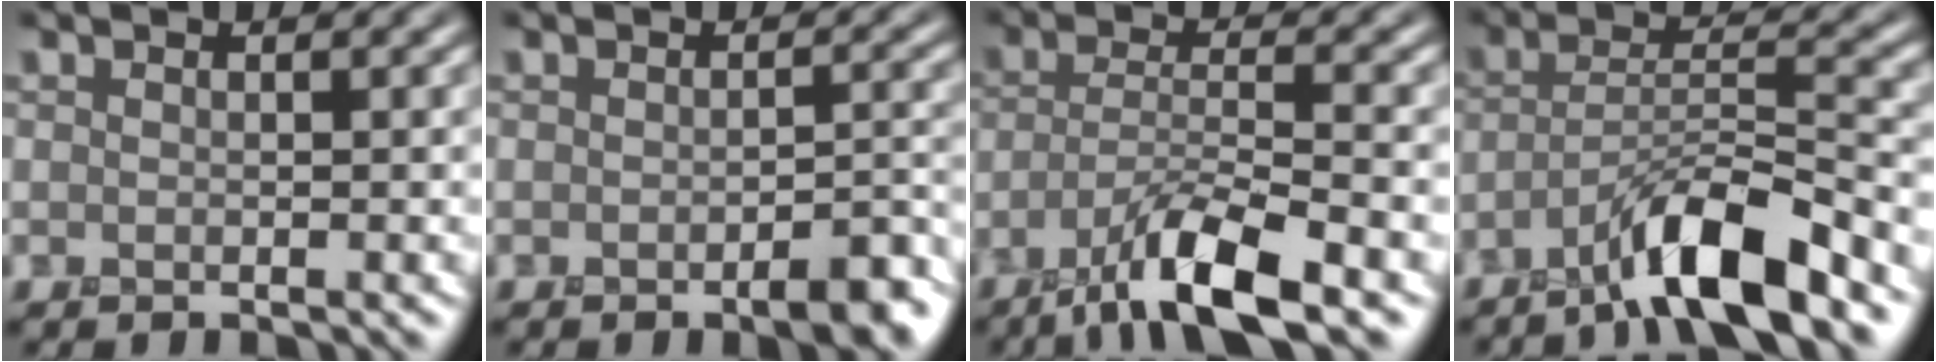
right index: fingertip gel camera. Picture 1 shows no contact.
{"total": 3.2, "force": [-1.8, 0.9, 2.5], "torque": [-0.035, 0.001, -0.027]}
{"total": 7.0, "force": [-4.5, 1.2, 5.2], "torque": [-0.090, 0.001, -0.090]}
{"total": 7.3, "force": [-4.9, 1.0, 5.3], "torque": [-0.088, 0.012, -0.089]}